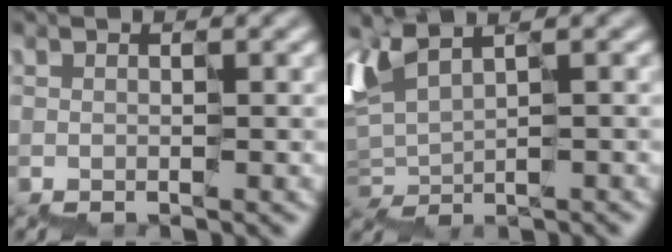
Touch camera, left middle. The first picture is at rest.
{"total": 3.0, "force": [1.5, 1.3, 2.2], "torque": [-0.058, 0.000, 0.028]}